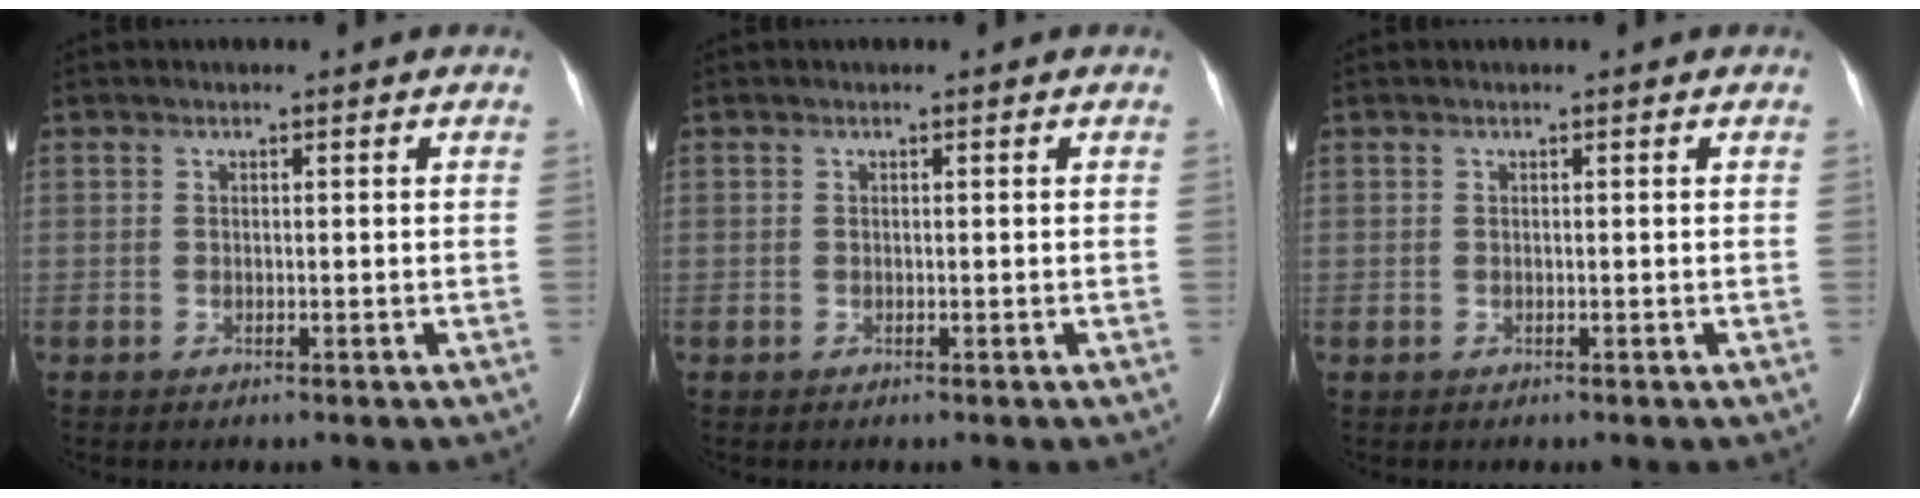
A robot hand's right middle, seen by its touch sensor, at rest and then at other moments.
{"total": 0.0}
{"total": 0.0}